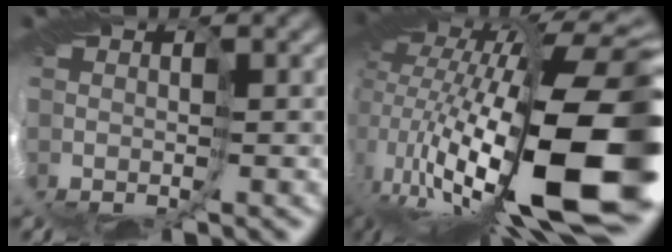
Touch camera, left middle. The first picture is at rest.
{"total": 16.2, "force": [-2.8, 5.0, 15.1], "torque": [-0.244, 0.000, -0.046]}